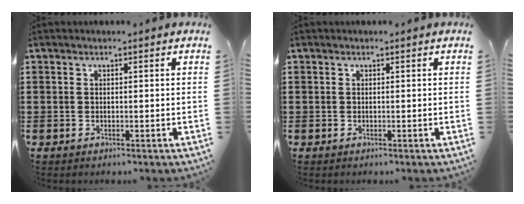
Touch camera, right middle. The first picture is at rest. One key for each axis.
{"total": 0.0}